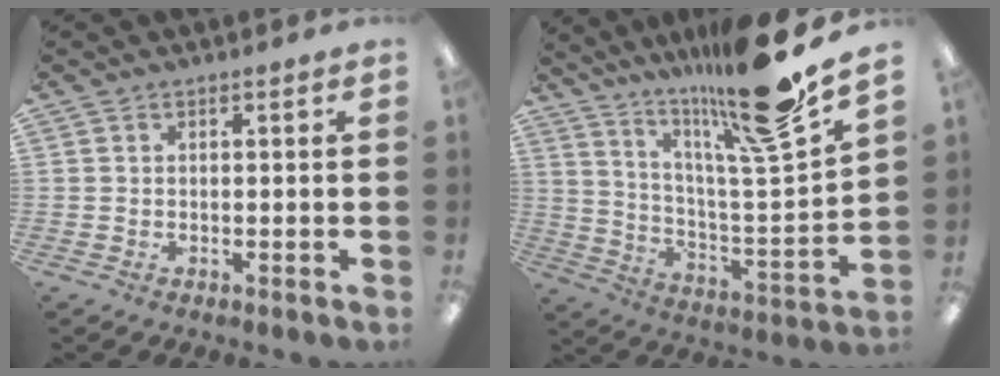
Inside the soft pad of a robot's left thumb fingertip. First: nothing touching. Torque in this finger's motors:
{"motor_torque": [2.56, 0.49, 1.40, -1.36, 0.39]}